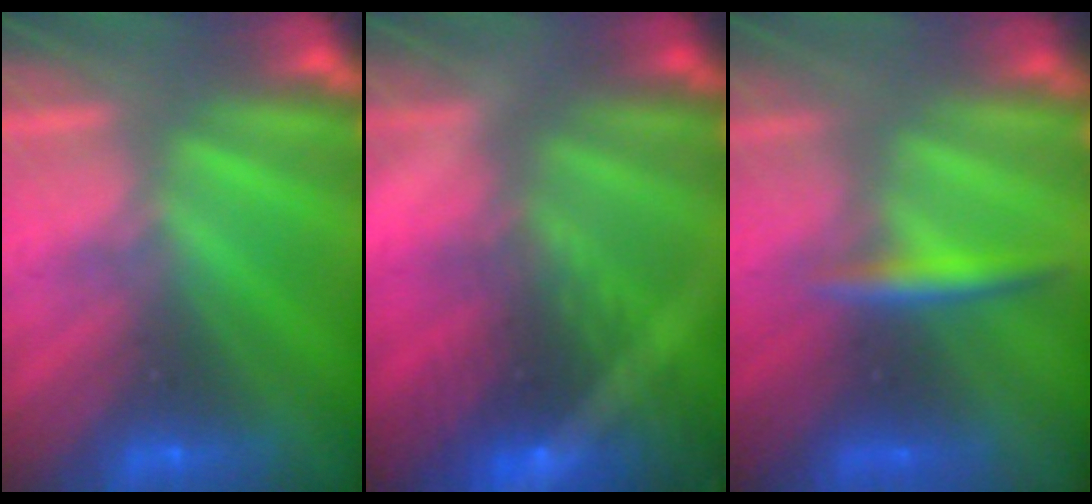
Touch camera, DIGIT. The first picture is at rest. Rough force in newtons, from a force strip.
{"total": 6.8}
{"total": 2.5}